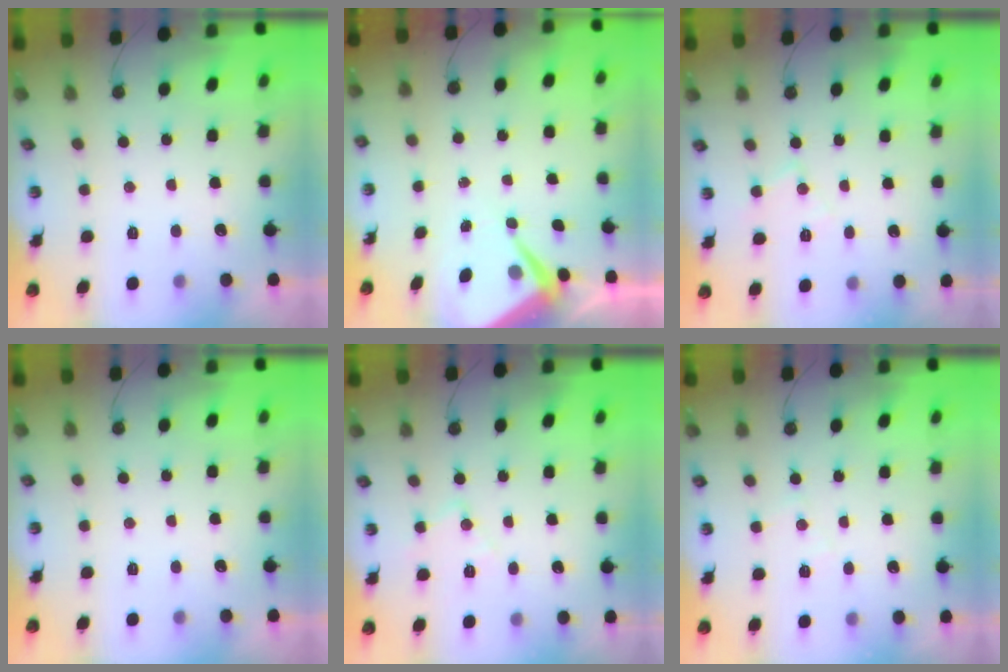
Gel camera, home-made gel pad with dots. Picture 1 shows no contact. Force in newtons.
{"total": 5.4, "press": 5.4, "slide": 0.5}
{"total": 6.6, "press": 6.6, "slide": 0.4}
{"total": 0.0}
{"total": 7.7, "press": 7.7, "slide": 0.6}
{"total": 5.2, "press": 5.2, "slide": 0.7}